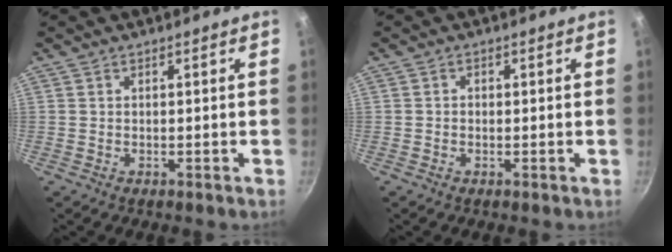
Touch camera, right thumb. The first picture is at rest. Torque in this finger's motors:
{"motor_torque": [-0.13, -0.62, -0.49, 0.15, 0.06]}